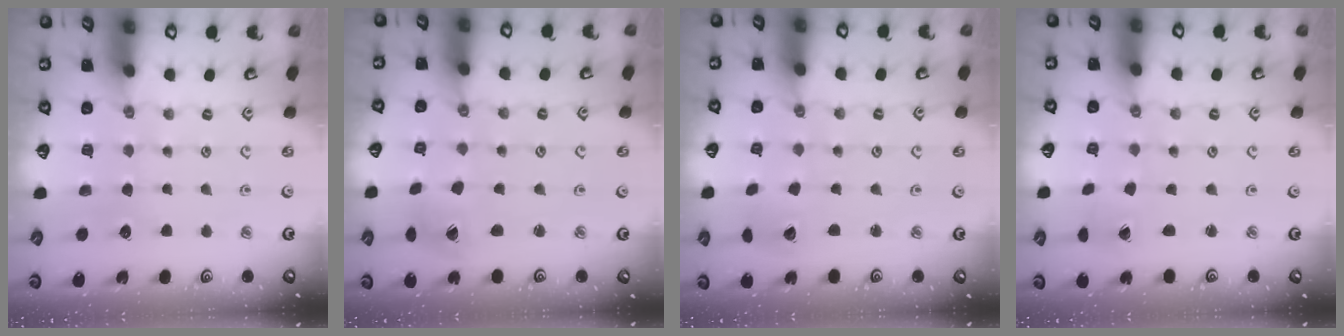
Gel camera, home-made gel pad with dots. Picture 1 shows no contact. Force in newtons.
{"total": 4.2, "press": 4.1, "slide": 0.5}
{"total": 2.8, "press": 2.8, "slide": 0.4}
{"total": 0.8, "press": 0.8, "slide": 0.1}